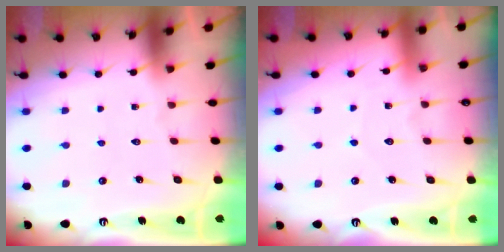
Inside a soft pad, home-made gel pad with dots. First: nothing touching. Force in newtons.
{"total": 4.3, "press": 4.2, "slide": 0.5}